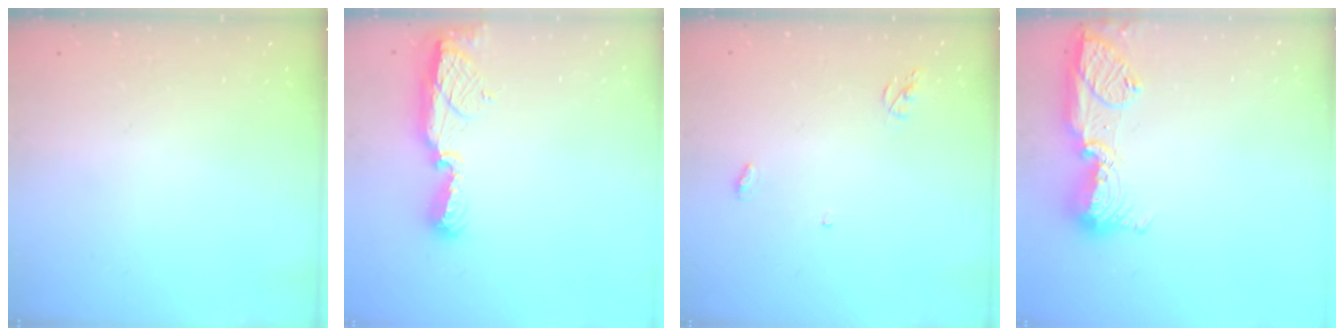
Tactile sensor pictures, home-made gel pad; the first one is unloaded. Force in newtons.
{"total": 9.0, "press": 9.0, "slide": 0.8}
{"total": 3.7, "press": 3.7, "slide": 0.1}
{"total": 14.9, "press": 13.8, "slide": 5.6}